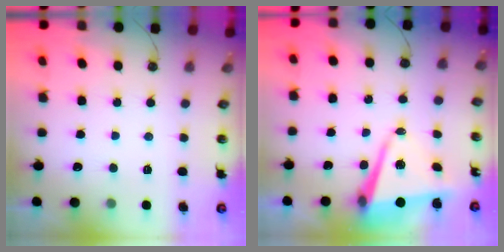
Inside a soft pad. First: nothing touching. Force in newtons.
{"total": 9.5, "press": 9.3, "slide": 1.7}